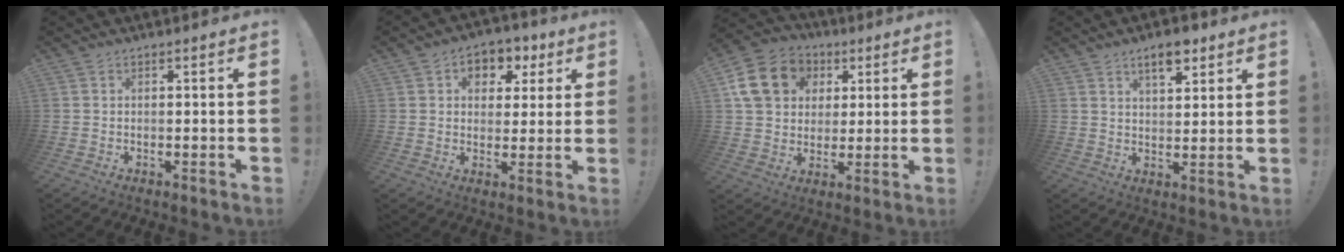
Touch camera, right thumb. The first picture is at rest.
{"total": 7.4, "force": [2.3, 6.1, 3.6], "torque": [-0.031, -0.010, 0.043]}
{"total": 15.4, "force": [4.9, 12.8, 7.2], "torque": [-0.096, -0.003, 0.105]}
{"total": 6.9, "force": [4.6, 2.8, 4.3], "torque": [-0.056, -0.019, 0.078]}